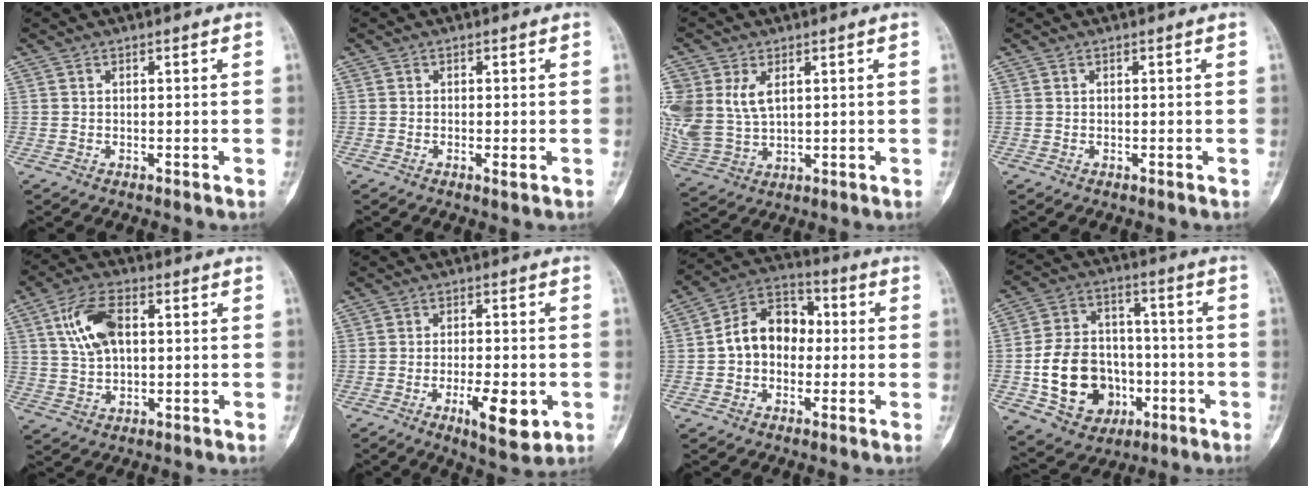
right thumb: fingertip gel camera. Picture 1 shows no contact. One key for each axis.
{"total": 1.1, "fx": -0.4, "fy": 0.2, "fz": 1.0, "tx": -0.018, "ty": -0.003, "tz": -0.008}
{"total": 11.9, "fx": 3.3, "fy": 7.9, "fz": 8.2, "tx": -0.190, "ty": -0.005, "tz": 0.080}
{"total": 0.0}
{"total": 10.0, "fx": 2.5, "fy": 5.4, "fz": 8.1, "tx": -0.151, "ty": 0.006, "tz": 0.047}
{"total": 8.9, "fx": -3.1, "fy": 3.1, "fz": 7.8, "tx": -0.114, "ty": -0.001, "tz": -0.041}
{"total": 11.6, "fx": -0.1, "fy": 8.8, "fz": 7.6, "tx": -0.095, "ty": 0.039, "tz": -0.015}
{"total": 17.3, "fx": -4.3, "fy": 13.6, "fz": 9.9, "tx": -0.135, "ty": 0.036, "tz": -0.058}